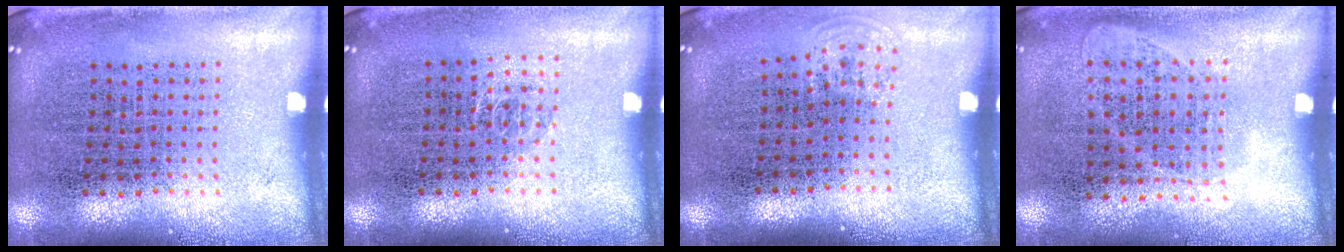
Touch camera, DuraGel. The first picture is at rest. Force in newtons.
{"total": 0.6, "press": 0.4, "slide": 0.4}
{"total": 0.8, "press": 0.6, "slide": 0.5}
{"total": 1.0, "press": 0.9, "slide": 0.4}